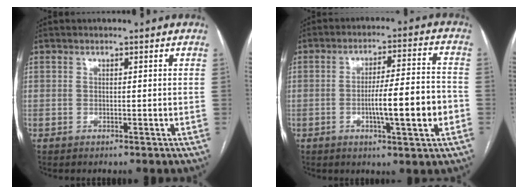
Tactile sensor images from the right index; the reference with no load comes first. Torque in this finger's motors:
{"motor_torque": [1.42, -0.28, 0.54, 0.15]}